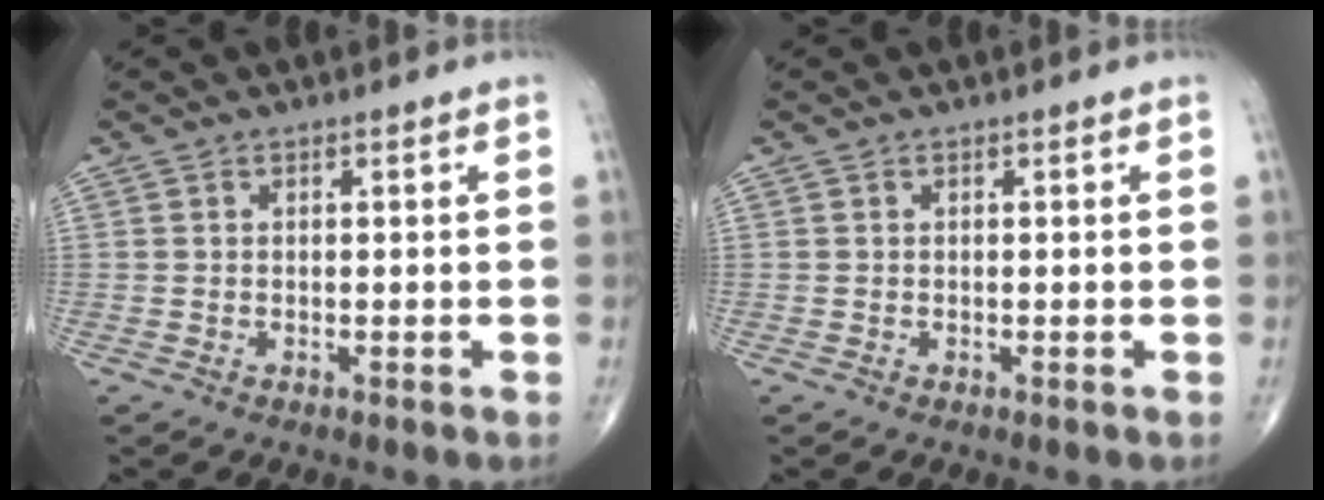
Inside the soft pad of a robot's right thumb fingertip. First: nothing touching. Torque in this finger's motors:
{"motor_torque": [-0.01, 0.00, 0.00, 0.00, 0.00]}